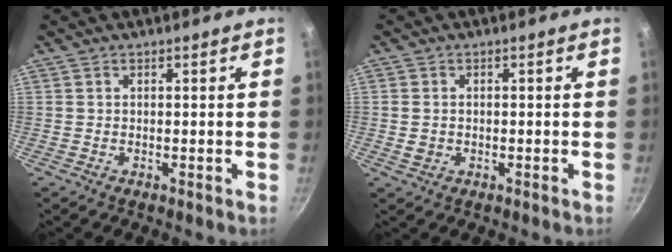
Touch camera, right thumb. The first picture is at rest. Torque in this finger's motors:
{"motor_torque": [-0.23, 0.25, -0.18, 0.03, 0.09]}